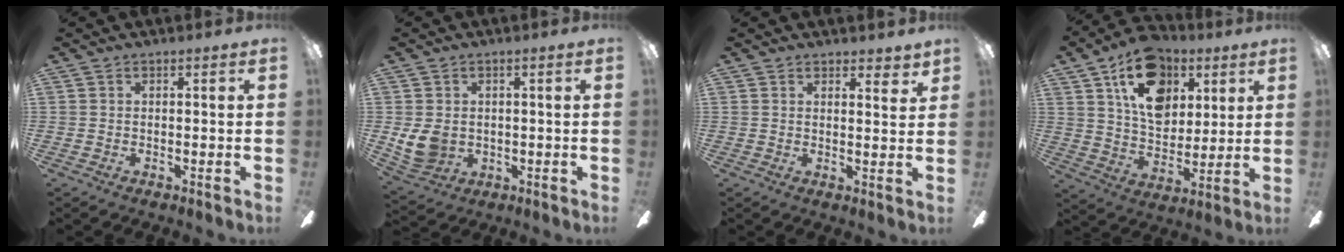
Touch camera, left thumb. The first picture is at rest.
{"total": 7.1, "force": [0.1, 5.6, 4.4], "torque": [-0.105, 0.010, 0.007]}
{"total": 2.6, "force": [2.3, 0.5, 1.2], "torque": [-0.011, -0.013, 0.037]}
{"total": 17.5, "force": [8.8, 11.7, 9.6], "torque": [-0.147, -0.024, 0.161]}